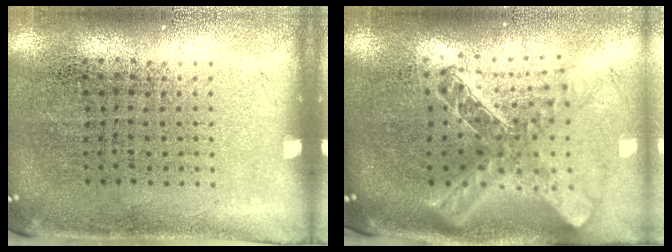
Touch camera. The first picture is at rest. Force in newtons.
{"total": 2.5, "press": 2.0, "slide": 1.6}